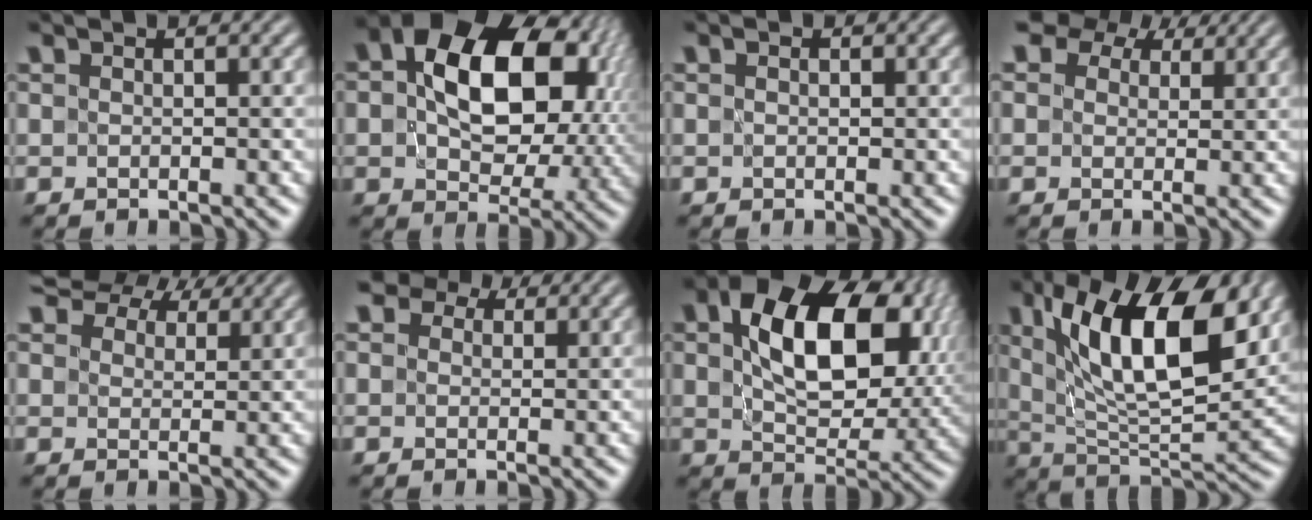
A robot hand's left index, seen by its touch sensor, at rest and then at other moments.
{"total": 14.2, "force": [2.6, 9.2, 10.5], "torque": [-0.161, 0.010, 0.048]}
{"total": 0.5, "force": [0.1, 0.3, 0.4], "torque": [-0.010, -0.001, -0.003]}
{"total": 7.3, "force": [4.9, 4.5, 3.1], "torque": [-0.067, 0.017, 0.063]}
{"total": 8.7, "force": [7.1, 3.7, 3.3], "torque": [-0.076, -0.002, 0.115]}
{"total": 6.0, "force": [3.6, 4.0, 2.7], "torque": [-0.051, 0.017, 0.028]}
{"total": 13.1, "force": [2.6, 7.9, 10.2], "torque": [-0.163, 0.004, 0.052]}
{"total": 13.1, "force": [5.0, 5.7, 10.7], "torque": [-0.164, 0.004, 0.086]}